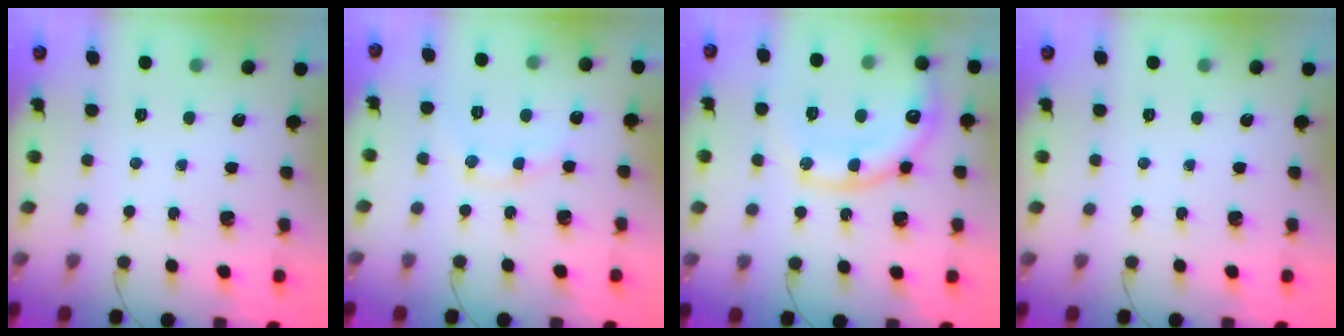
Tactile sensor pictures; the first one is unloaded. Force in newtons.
{"total": 10.5, "press": 10.4, "slide": 1.0}
{"total": 19.0, "press": 18.8, "slide": 2.4}
{"total": 0.0}